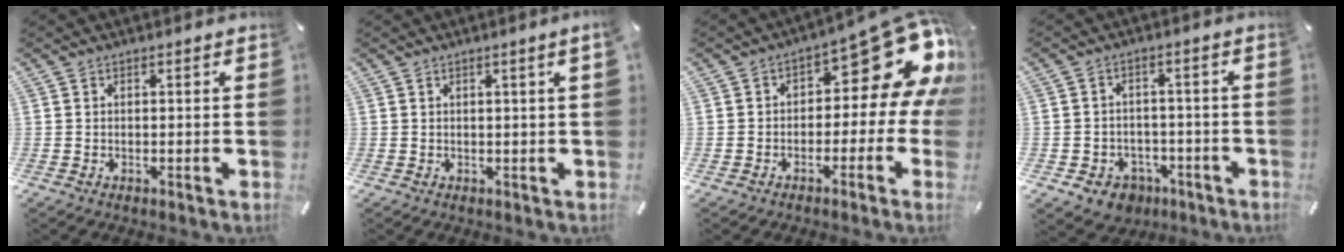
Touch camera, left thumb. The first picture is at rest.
{"total": 1.8, "force": [0.6, -0.2, 1.7], "torque": [-0.030, -0.002, 0.010]}
{"total": 16.8, "force": [7.1, 8.4, 12.7], "torque": [-0.148, -0.055, 0.116]}
{"total": 6.3, "force": [-3.2, 5.1, 1.7], "torque": [-0.041, 0.027, -0.058]}